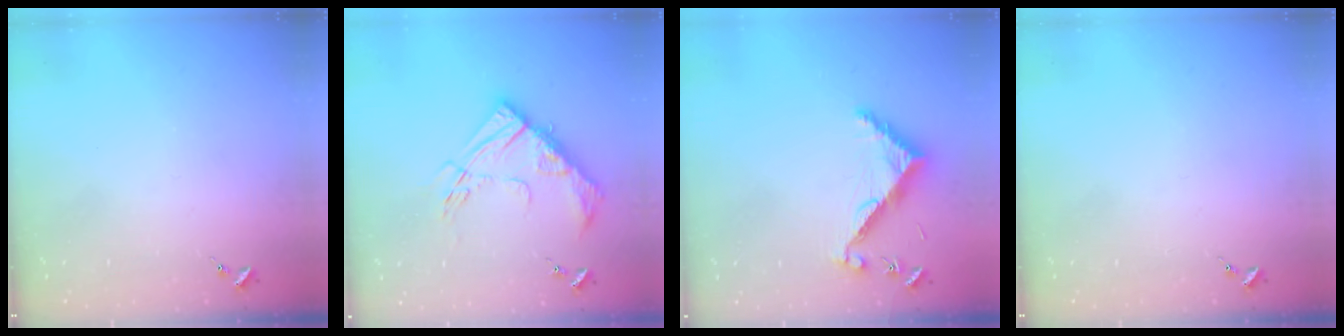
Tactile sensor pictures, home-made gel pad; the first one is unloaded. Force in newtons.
{"total": 17.2, "press": 17.1, "slide": 1.6}
{"total": 8.0, "press": 7.9, "slide": 0.4}
{"total": 0.0}